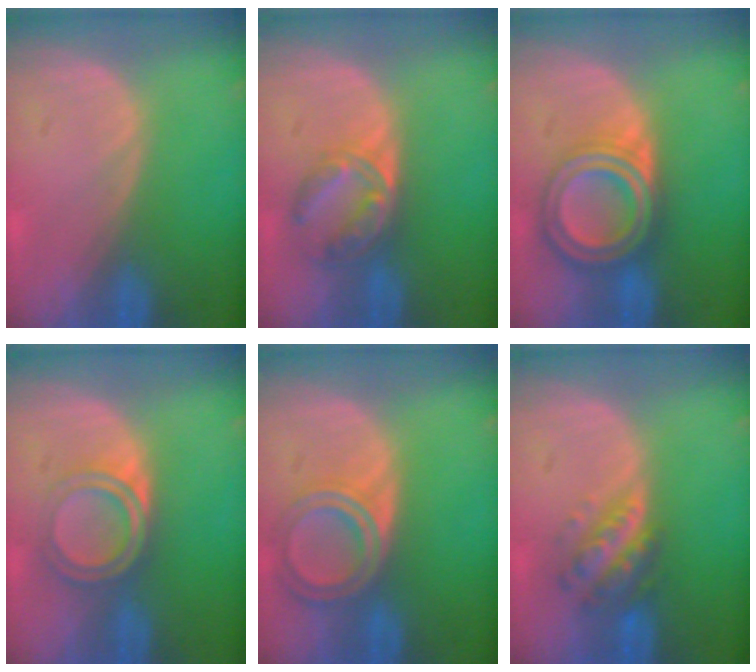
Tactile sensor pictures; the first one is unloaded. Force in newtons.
{"total": 6.2, "press": 5.7, "slide": 2.5}
{"total": 7.9, "press": 7.8, "slide": 0.4}
{"total": 5.3, "press": 4.9, "slide": 2.1}
{"total": 6.4, "press": 5.7, "slide": 2.8}
{"total": 5.8, "press": 5.3, "slide": 2.3}